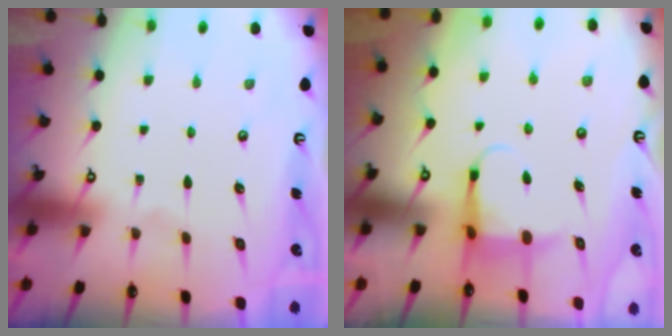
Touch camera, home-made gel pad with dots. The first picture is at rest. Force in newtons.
{"total": 4.8, "press": 4.7, "slide": 0.9}